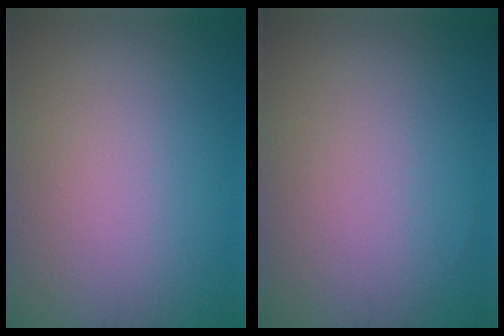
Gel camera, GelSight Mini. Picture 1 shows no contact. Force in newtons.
{"total": 0.0}